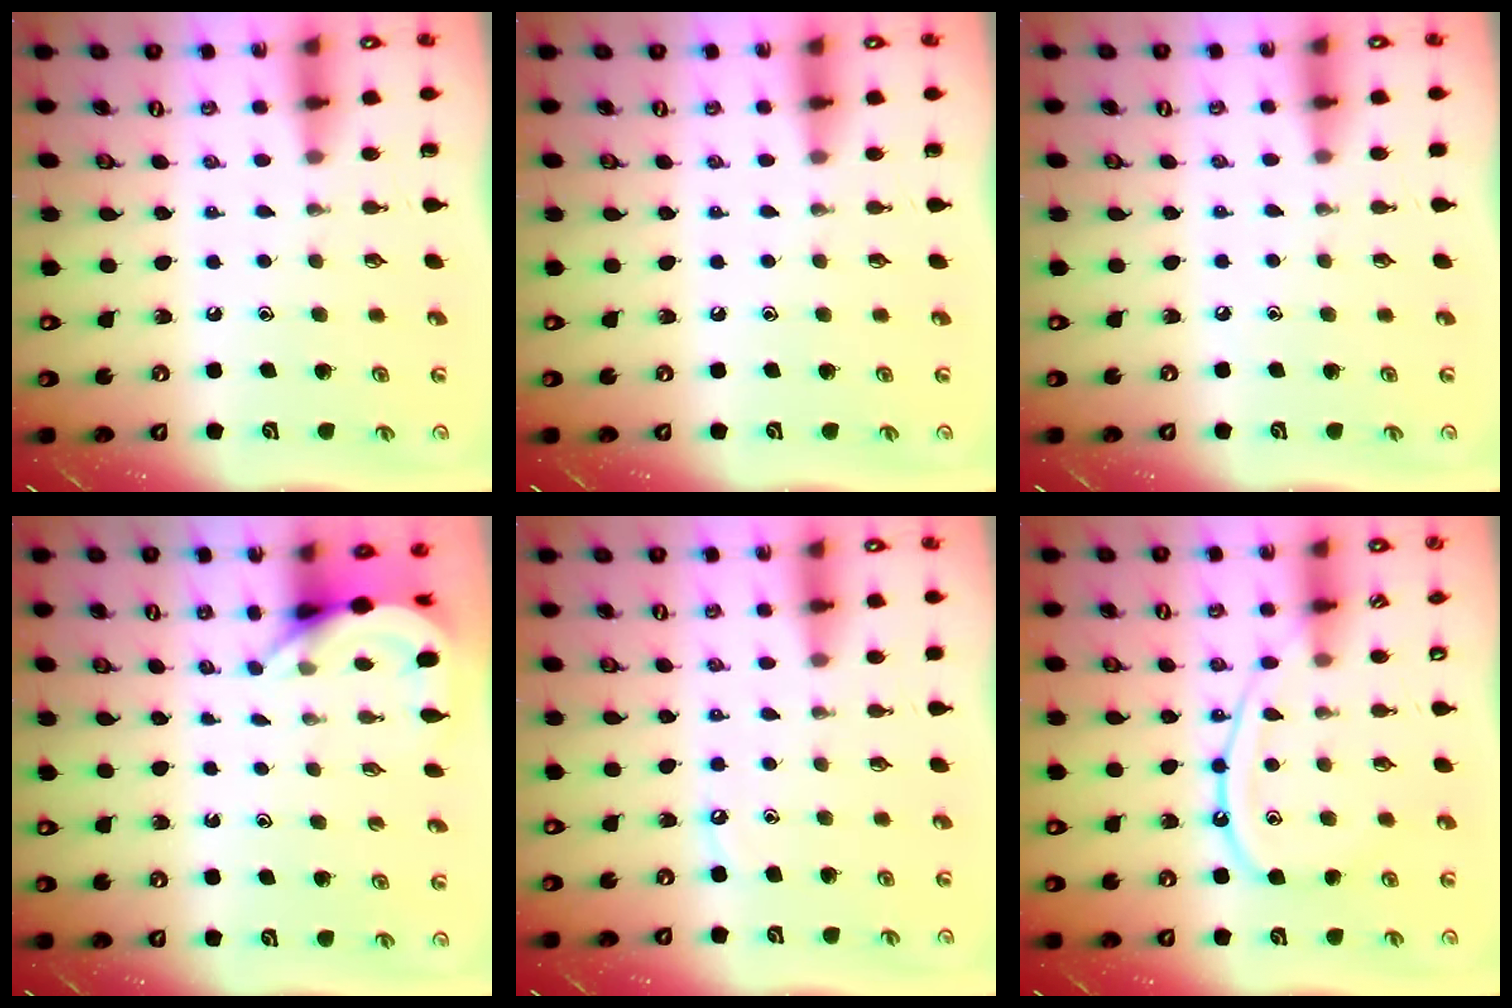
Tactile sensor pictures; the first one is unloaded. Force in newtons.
{"total": 0.0}
{"total": 2.5, "press": 2.5, "slide": 0.4}
{"total": 5.1, "press": 5.0, "slide": 0.3}
{"total": 3.9, "press": 3.8, "slide": 0.6}
{"total": 11.6, "press": 11.5, "slide": 1.2}